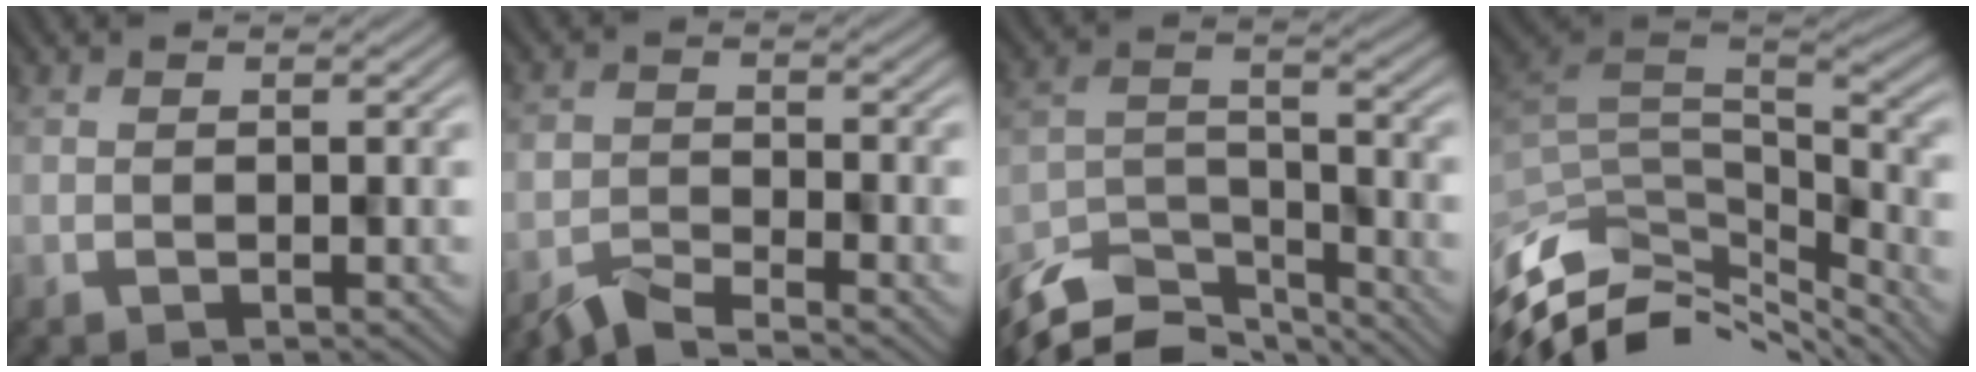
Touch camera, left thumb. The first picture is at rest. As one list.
[{"total": 3.5, "force": [-3.4, 0.3, 0.6], "torque": [-0.010, -0.002, -0.069]}, {"total": 11.3, "force": [-10.0, 3.3, 4.2], "torque": [-0.095, -0.007, -0.168]}, {"total": 11.2, "force": [-6.8, 5.2, 7.1], "torque": [-0.172, 0.004, -0.100]}]